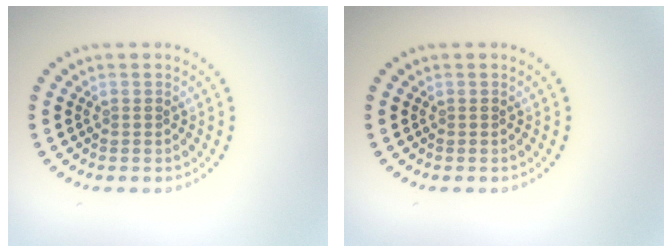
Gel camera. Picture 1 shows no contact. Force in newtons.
{"total": 0.0}